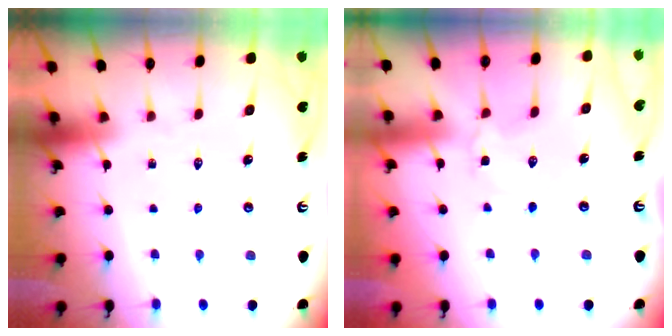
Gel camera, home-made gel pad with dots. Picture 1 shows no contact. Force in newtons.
{"total": 2.0, "press": 2.0, "slide": 0.3}